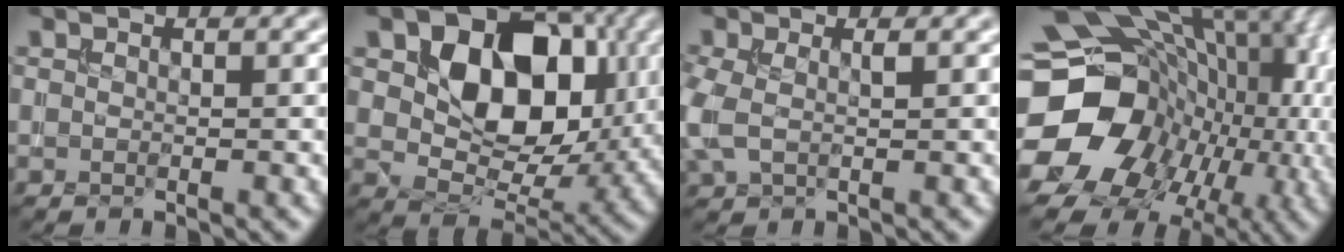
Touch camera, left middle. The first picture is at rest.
{"total": 10.8, "force": [2.9, 7.4, 7.2], "torque": [-0.119, -0.011, 0.045]}
{"total": 2.8, "force": [0.0, 1.6, 2.3], "torque": [-0.071, -0.002, 0.000]}
{"total": 23.2, "force": [-3.2, 19.6, 11.9], "torque": [-0.208, -0.015, -0.080]}